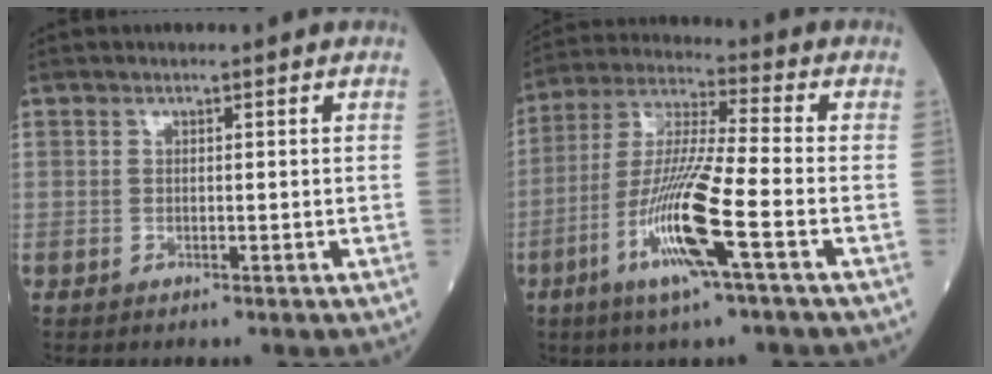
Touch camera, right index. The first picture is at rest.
{"total": 13.6, "force": [-5.3, 0.0, 12.6], "torque": [-0.256, -0.012, -0.105]}